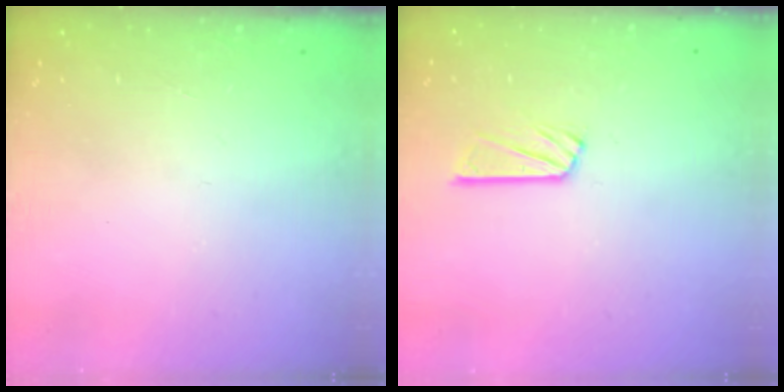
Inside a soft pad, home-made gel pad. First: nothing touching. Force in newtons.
{"total": 7.5, "press": 7.5, "slide": 0.6}